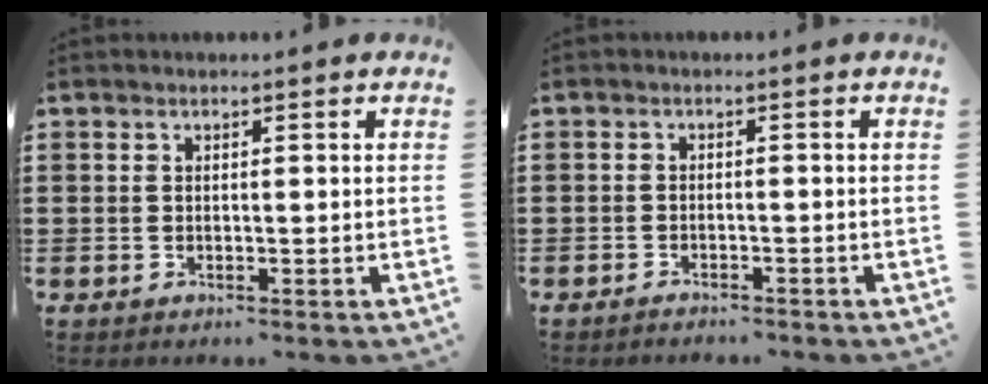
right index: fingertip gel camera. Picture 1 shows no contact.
{"total": 1.3, "force": [-1.3, 0.2, 0.0], "torque": [-0.004, 0.004, -0.027]}